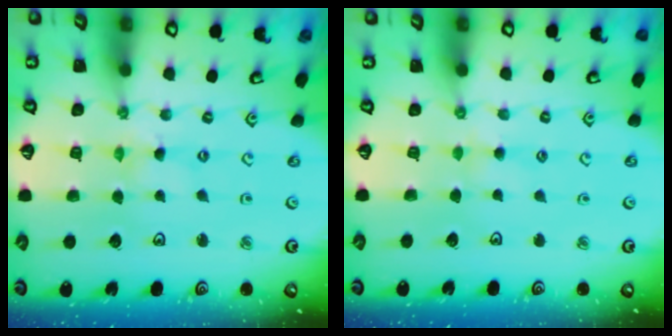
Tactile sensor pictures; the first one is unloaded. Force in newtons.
{"total": 2.3, "press": 2.3, "slide": 0.3}